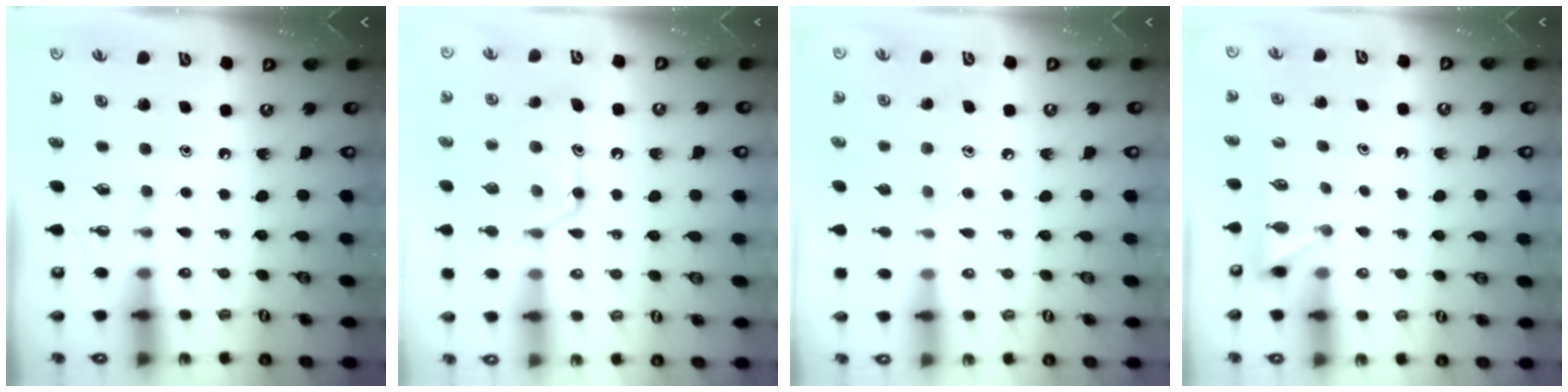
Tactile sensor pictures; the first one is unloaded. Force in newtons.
{"total": 15.9, "press": 15.9, "slide": 1.4}
{"total": 7.0, "press": 7.0, "slide": 0.1}
{"total": 3.0, "press": 2.9, "slide": 0.4}